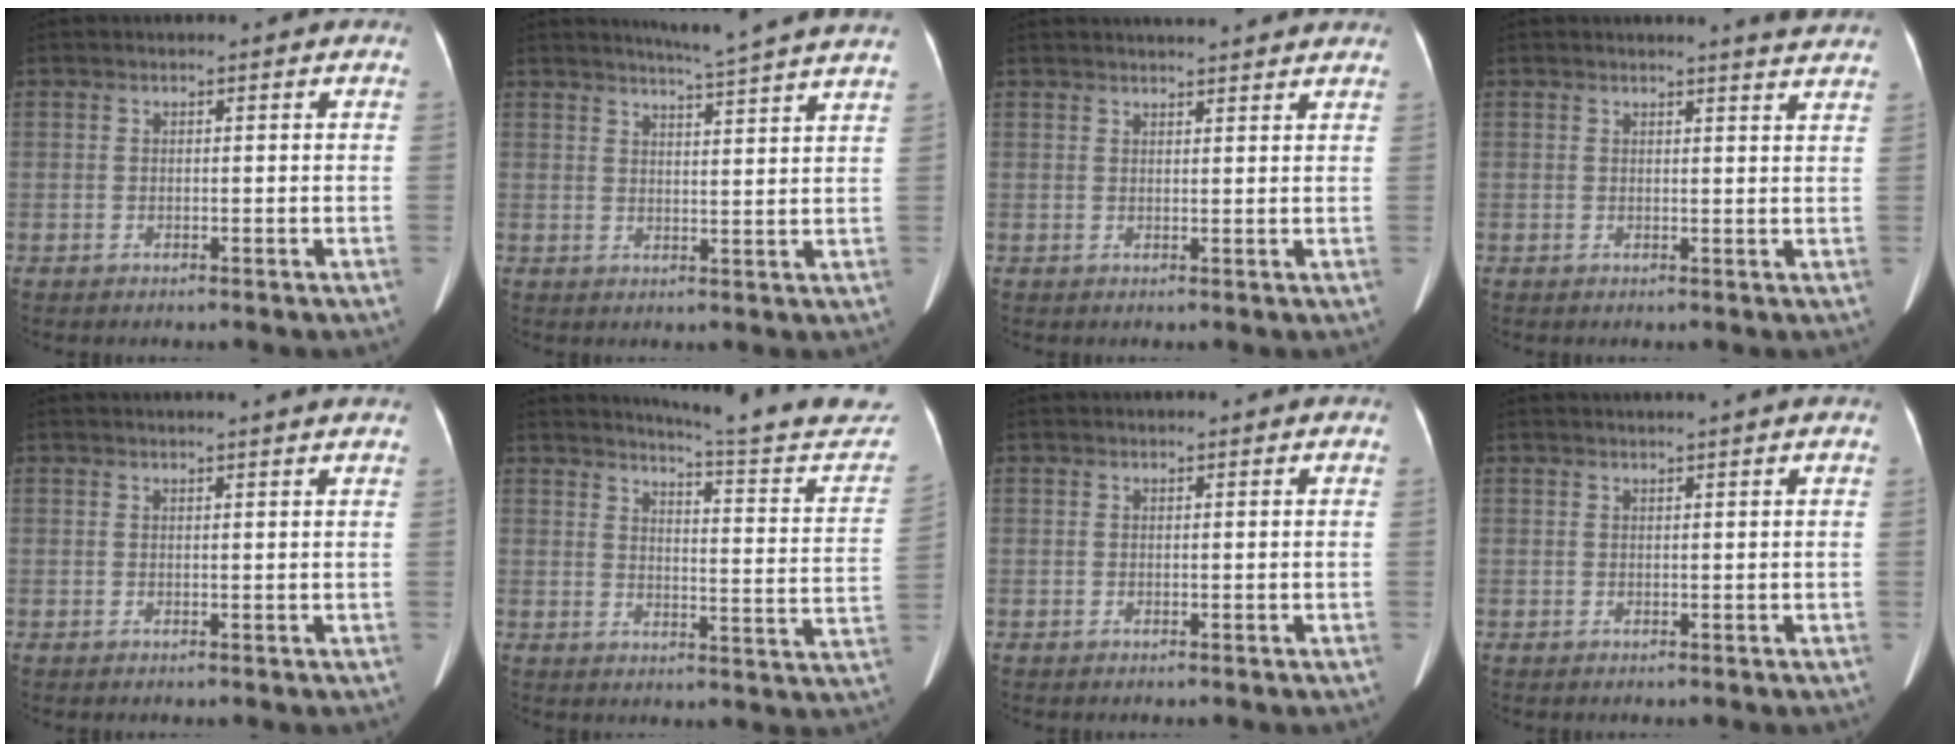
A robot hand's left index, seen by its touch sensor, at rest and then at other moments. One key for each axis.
{"total": 12.0, "fx": 10.9, "fy": -1.7, "fz": 4.7, "tx": -0.074, "ty": -0.024, "tz": 0.126}
{"total": 8.3, "fx": 7.7, "fy": 0.6, "fz": 3.0, "tx": -0.040, "ty": 0.026, "tz": 0.086}
{"total": 4.8, "fx": 4.6, "fy": -0.5, "fz": 1.4, "tx": -0.021, "ty": -0.007, "tz": 0.033}
{"total": 6.4, "fx": 5.9, "fy": -0.5, "fz": 2.5, "tx": -0.030, "ty": 0.018, "tz": 0.056}
{"total": 21.7, "fx": 20.8, "fy": -0.2, "fz": 6.3, "tx": -0.085, "ty": -0.120, "tz": 0.236}
{"total": 2.8, "fx": 2.6, "fy": 0.1, "fz": 0.8, "tx": -0.011, "ty": 0.022, "tz": 0.033}
{"total": 4.6, "fx": 4.1, "fy": -0.7, "fz": 2.0, "tx": -0.024, "ty": 0.023, "tz": 0.049}